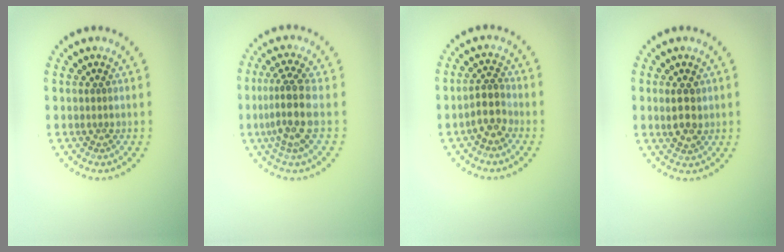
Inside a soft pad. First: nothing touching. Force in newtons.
{"total": 3.9, "press": 3.1, "slide": 2.3}
{"total": 2.5, "press": 2.2, "slide": 1.1}
{"total": 2.6, "press": 2.5, "slide": 0.6}